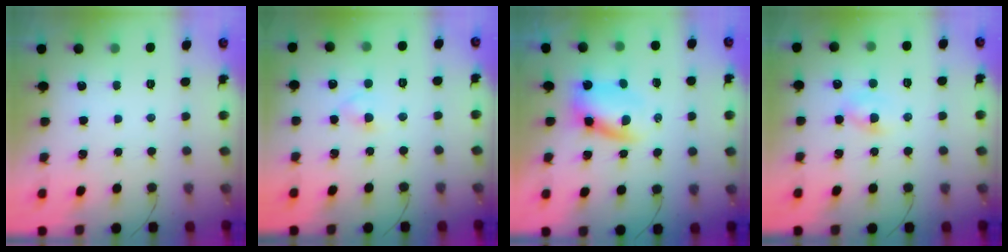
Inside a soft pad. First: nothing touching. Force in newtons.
{"total": 2.3, "press": 2.1, "slide": 1.0}
{"total": 4.2, "press": 4.1, "slide": 0.8}
{"total": 2.4, "press": 2.2, "slide": 1.0}